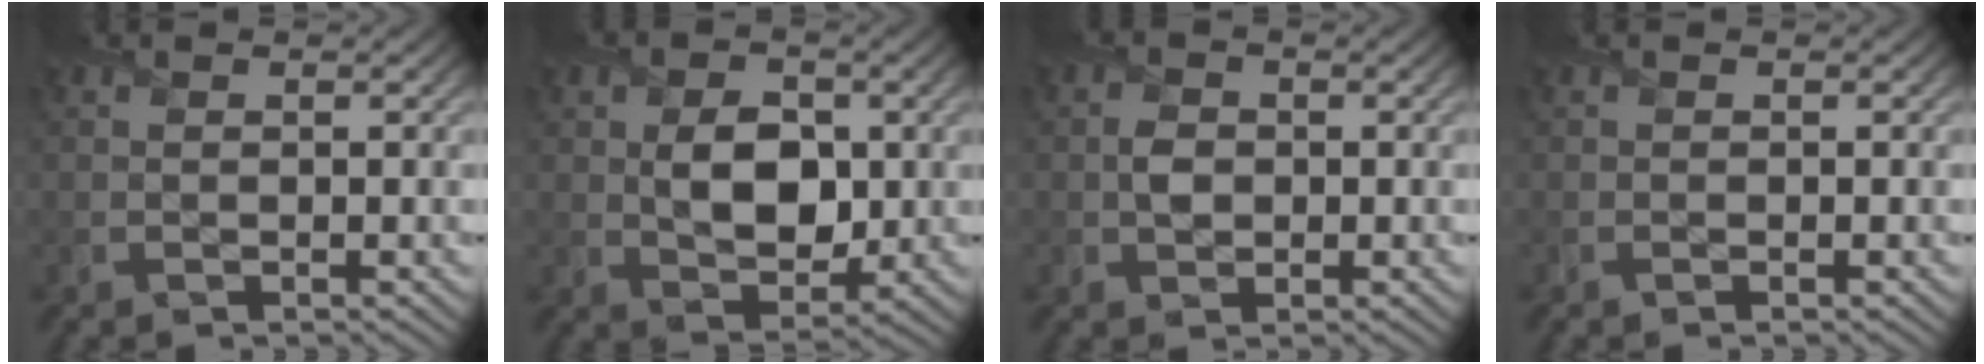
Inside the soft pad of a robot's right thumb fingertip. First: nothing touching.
{"total": 6.5, "force": [0.5, 4.5, 4.7], "torque": [-0.083, -0.007, 0.010]}
{"total": 1.8, "force": [0.1, 1.6, 0.8], "torque": [-0.016, 0.000, -0.002]}
{"total": 0.0}